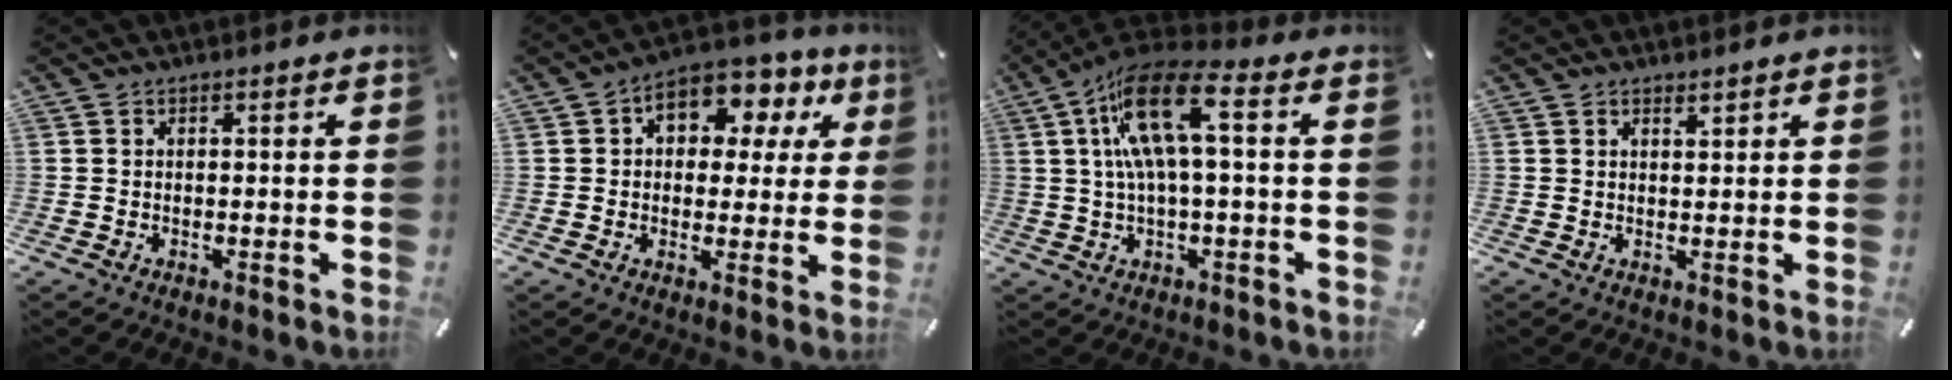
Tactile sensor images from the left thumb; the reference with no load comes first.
{"total": 9.5, "force": [3.3, 6.7, 5.9], "torque": [-0.074, -0.020, 0.052]}
{"total": 14.4, "force": [2.7, 4.8, 13.3], "torque": [-0.266, 0.002, 0.047]}
{"total": 1.2, "force": [1.1, 0.4, 0.3], "torque": [-0.005, -0.001, 0.021]}